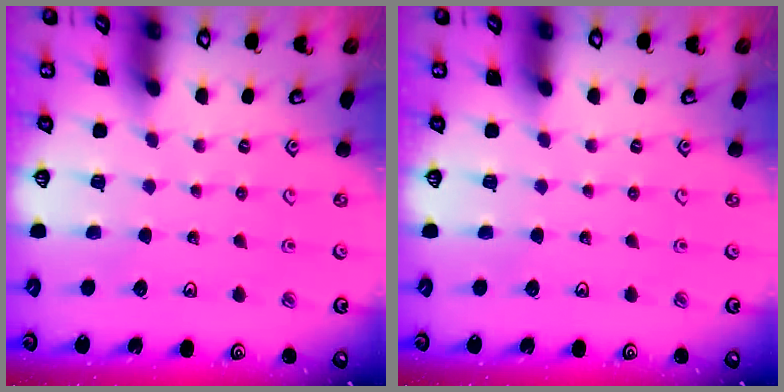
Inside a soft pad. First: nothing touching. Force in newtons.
{"total": 0.0}